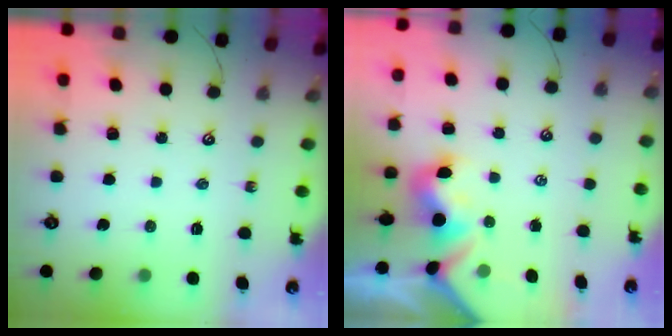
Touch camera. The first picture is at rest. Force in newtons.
{"total": 2.2, "press": 2.2, "slide": 0.5}